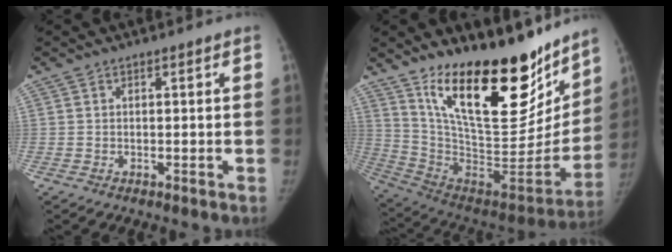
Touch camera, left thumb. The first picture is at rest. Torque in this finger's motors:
{"motor_torque": [2.71, 0.96, 1.64, -1.13, 0.67]}